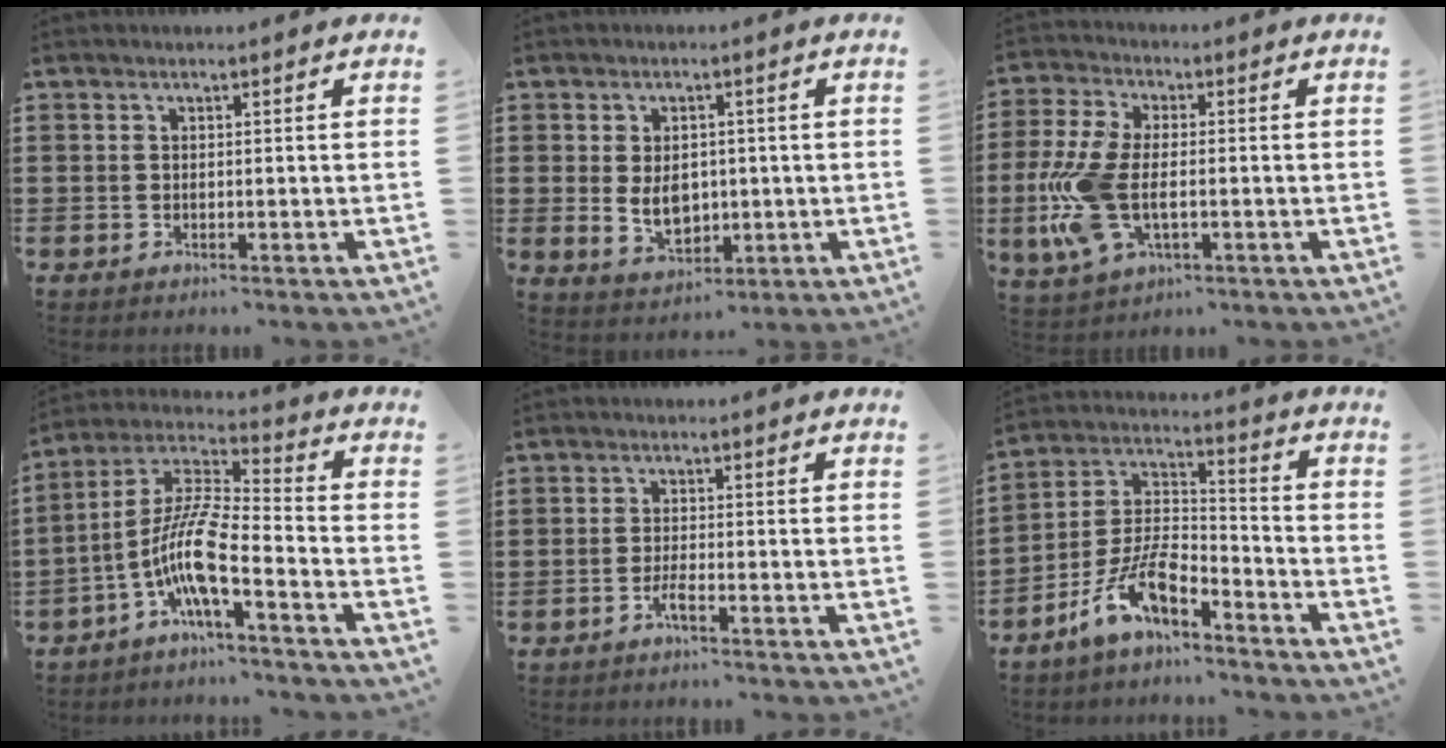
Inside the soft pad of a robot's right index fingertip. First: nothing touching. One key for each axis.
{"total": 5.1, "fx": -0.1, "fy": 3.7, "fz": 3.5, "tx": -0.049, "ty": -0.001, "tz": -0.005}
{"total": 10.5, "fx": -1.7, "fy": 5.3, "fz": 8.8, "tx": -0.220, "ty": -0.017, "tz": -0.034}
{"total": 10.0, "fx": -5.0, "fy": 1.7, "fz": 8.5, "tx": -0.197, "ty": -0.020, "tz": -0.103}
{"total": 2.0, "fx": -1.2, "fy": 0.2, "fz": 1.5, "tx": -0.035, "ty": -0.005, "tz": -0.024}
{"total": 9.5, "fx": -6.8, "fy": 3.4, "fz": 5.6, "tx": -0.127, "ty": 0.001, "tz": -0.135}